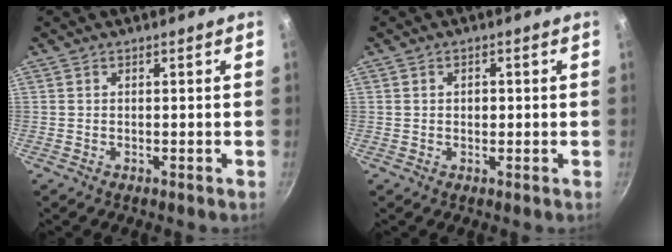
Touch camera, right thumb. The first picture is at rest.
{"total": 1.6, "force": [0.1, 1.2, 1.1], "torque": [-0.012, 0.004, 0.002]}